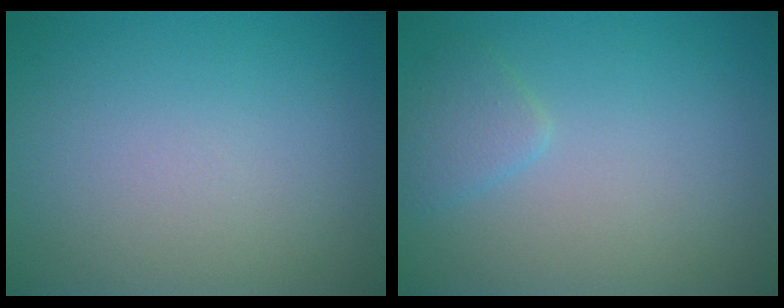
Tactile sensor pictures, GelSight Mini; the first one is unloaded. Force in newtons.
{"total": 1.6, "press": 1.6, "slide": 0.1}